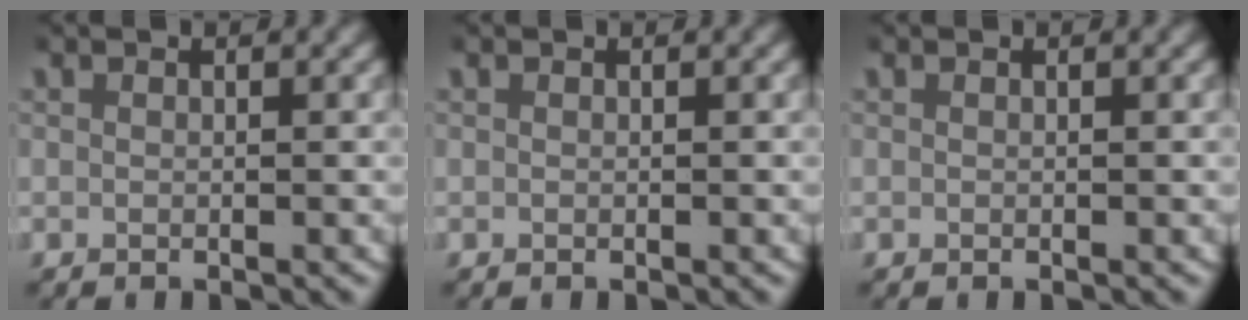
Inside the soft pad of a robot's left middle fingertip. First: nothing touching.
{"total": 0.0}
{"total": 0.0}